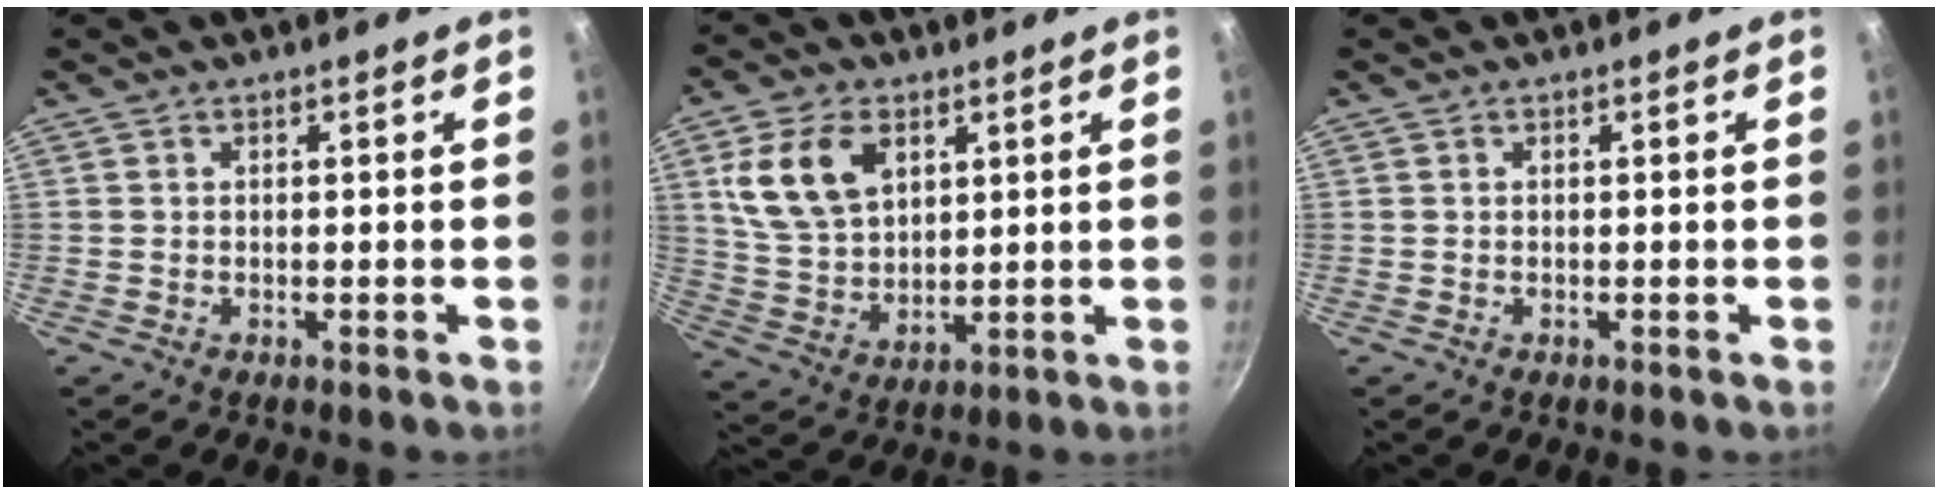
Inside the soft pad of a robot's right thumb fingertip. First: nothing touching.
{"total": 13.1, "force": [5.0, 8.4, 8.7], "torque": [-0.148, -0.015, 0.106]}
{"total": 0.0}